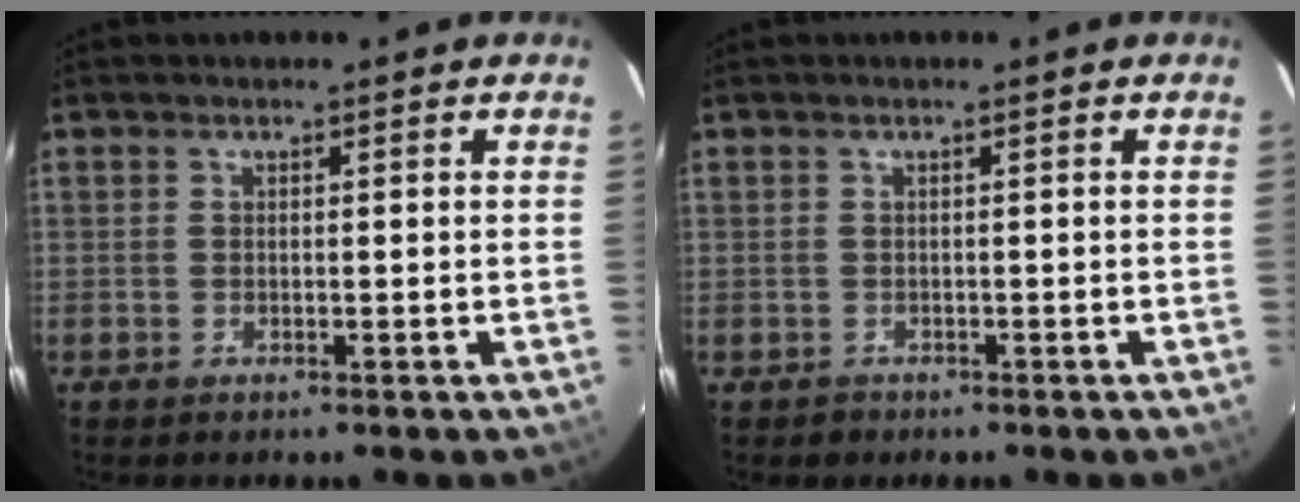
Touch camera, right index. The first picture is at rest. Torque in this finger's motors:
{"motor_torque": [-1.45, 0.09, -0.87, -0.21]}